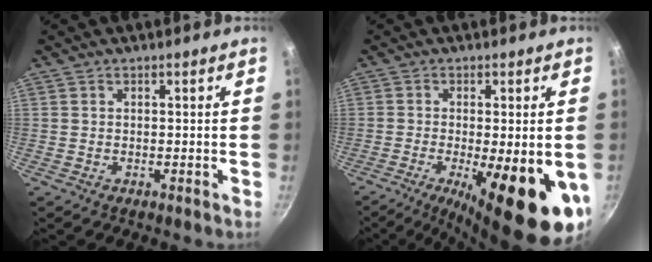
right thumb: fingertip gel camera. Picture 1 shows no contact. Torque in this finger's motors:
{"motor_torque": [1.61, 2.91, 0.37, -0.18, 0.22]}